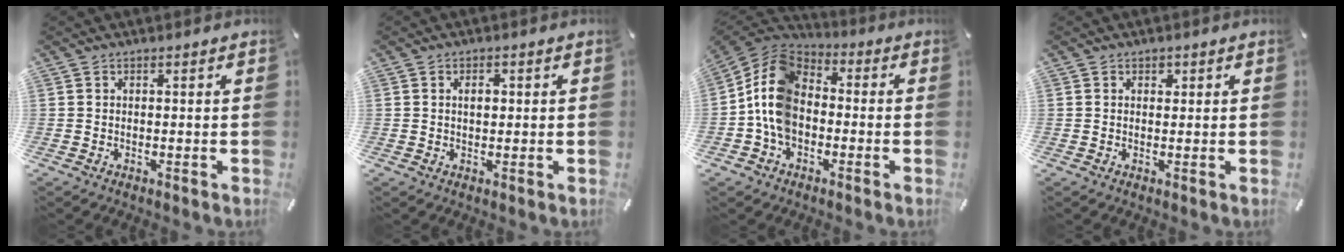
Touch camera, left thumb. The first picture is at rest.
{"total": 2.4, "force": [0.4, 1.5, 1.8], "torque": [-0.031, 0.004, 0.004]}
{"total": 11.7, "force": [-2.8, 9.1, 6.8], "torque": [-0.174, 0.017, -0.059]}
{"total": 1.0, "force": [0.4, 0.9, 0.3], "torque": [0.001, 0.001, 0.005]}